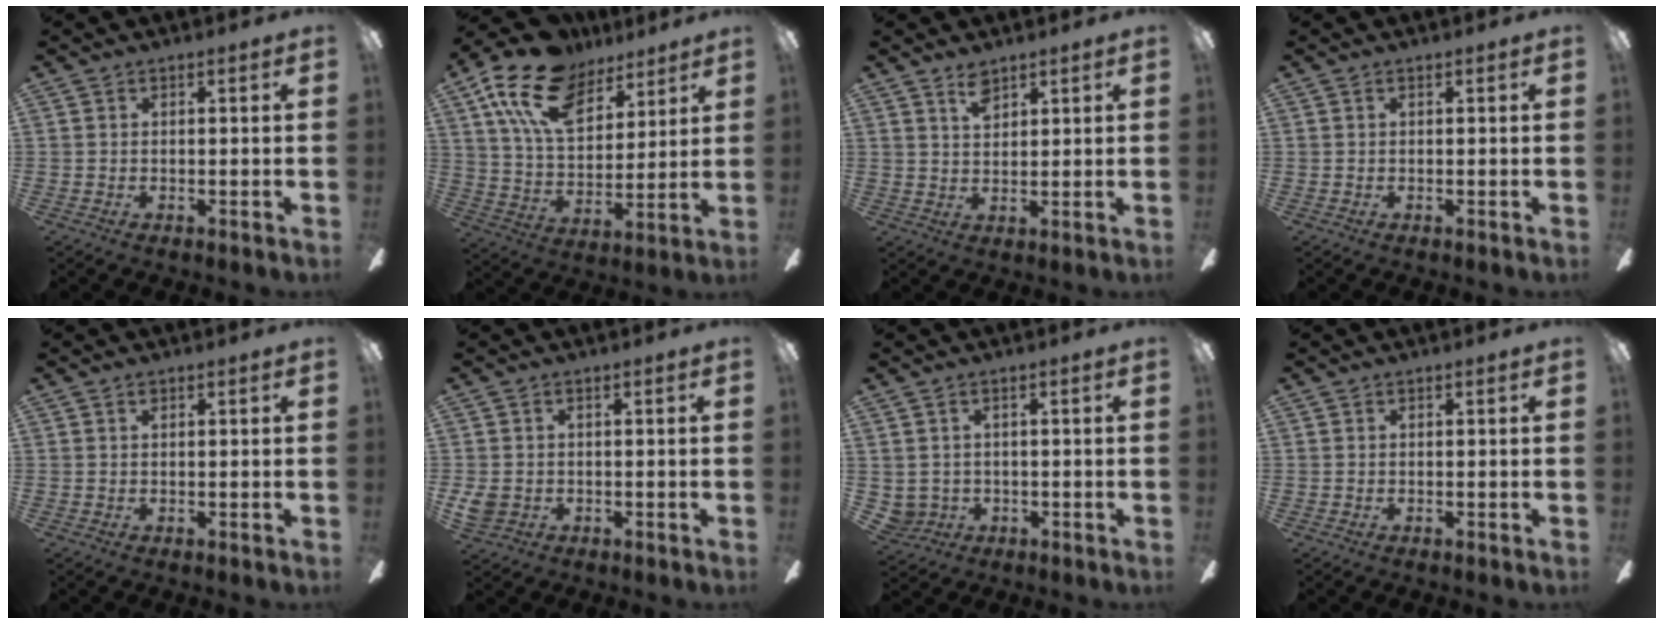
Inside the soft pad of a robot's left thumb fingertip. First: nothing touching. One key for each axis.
{"total": 18.8, "fx": 11.6, "fy": 10.5, "fz": 10.4, "tx": -0.201, "ty": -0.041, "tz": 0.214}
{"total": 4.2, "fx": 3.0, "fy": 1.9, "fz": 2.2, "tx": -0.032, "ty": -0.006, "tz": 0.053}
{"total": 0.0}
{"total": 0.6, "fx": 0.4, "fy": 0.3, "fz": 0.4, "tx": -0.008, "ty": 0.003, "tz": 0.006}
{"total": 3.2, "fx": -0.5, "fy": 2.7, "fz": 1.6, "tx": -0.040, "ty": 0.002, "tz": -0.011}
{"total": 3.0, "fx": 0.3, "fy": 2.9, "fz": 0.7, "tx": -0.026, "ty": 0.001, "tz": 0.006}
{"total": 0.0}